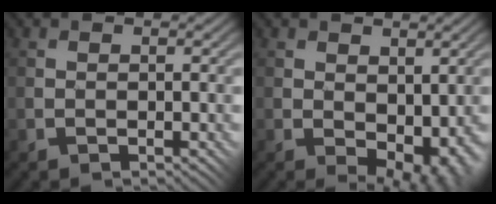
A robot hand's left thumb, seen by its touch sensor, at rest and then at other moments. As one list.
[{"total": 4.8, "force": [0.1, 3.0, 3.7], "torque": [-0.065, -0.018, 0.012]}]